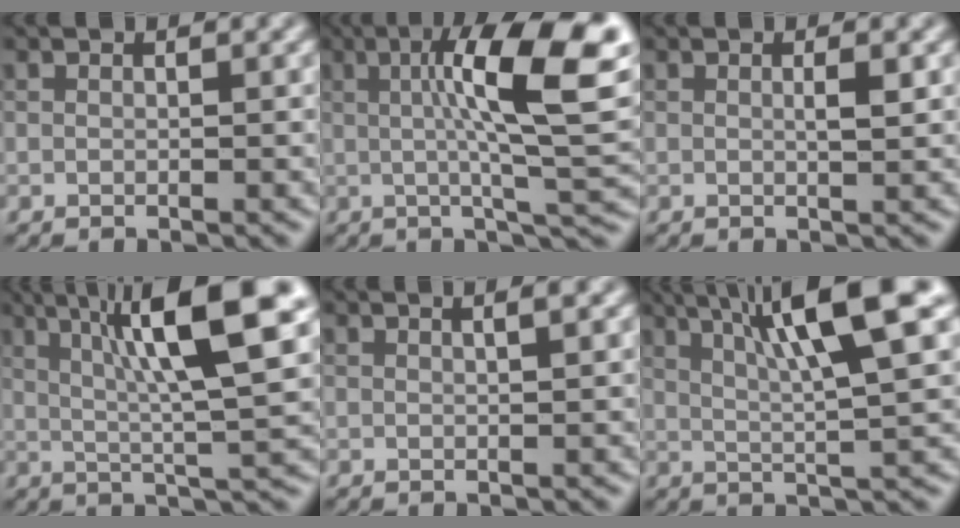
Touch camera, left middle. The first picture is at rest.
{"total": 12.2, "force": [2.4, 2.5, 11.7], "torque": [-0.164, 0.014, 0.032]}
{"total": 1.2, "force": [0.2, 0.2, 1.2], "torque": [-0.020, 0.002, 0.001]}
{"total": 11.3, "force": [3.9, 1.8, 10.4], "torque": [-0.151, 0.014, 0.062]}
{"total": 1.8, "force": [1.0, 0.6, 1.4], "torque": [-0.011, 0.003, -0.001]}
{"total": 9.4, "force": [3.9, 1.4, 8.5], "torque": [-0.117, 0.016, 0.062]}